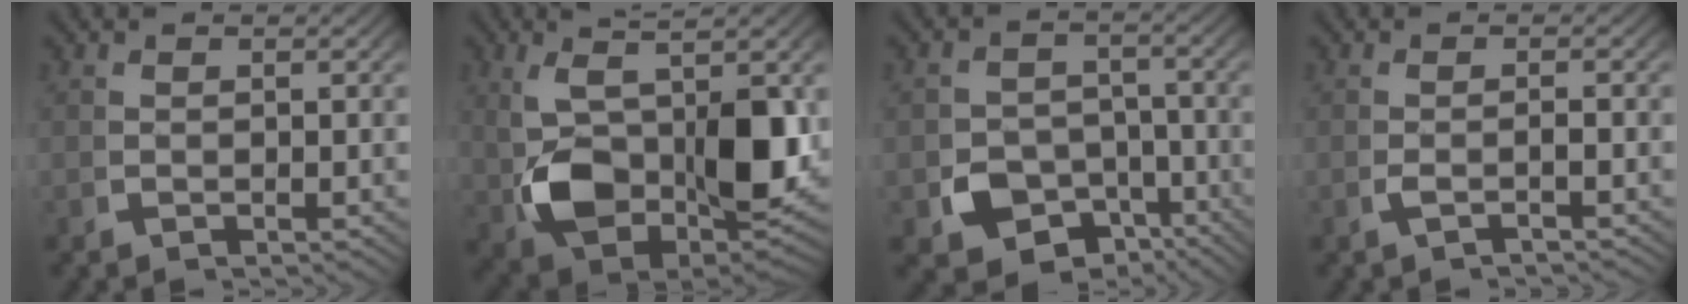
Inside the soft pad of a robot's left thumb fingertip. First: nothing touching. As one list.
[{"total": 12.4, "force": [-0.2, 7.0, 10.2], "torque": [-0.196, -0.040, 0.015]}, {"total": 9.1, "force": [-5.2, 6.8, 3.1], "torque": [-0.057, -0.042, -0.076]}, {"total": 1.4, "force": [-0.8, 0.1, 1.1], "torque": [-0.030, 0.002, -0.015]}]